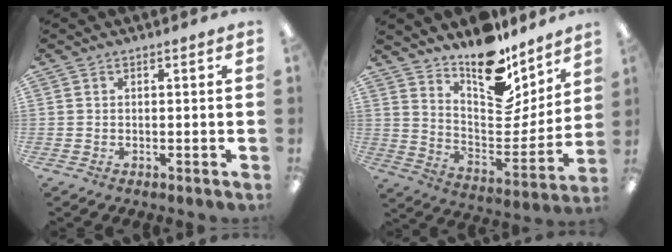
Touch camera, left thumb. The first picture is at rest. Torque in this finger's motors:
{"motor_torque": [1.86, 0.95, 1.31, -0.92, 0.07]}